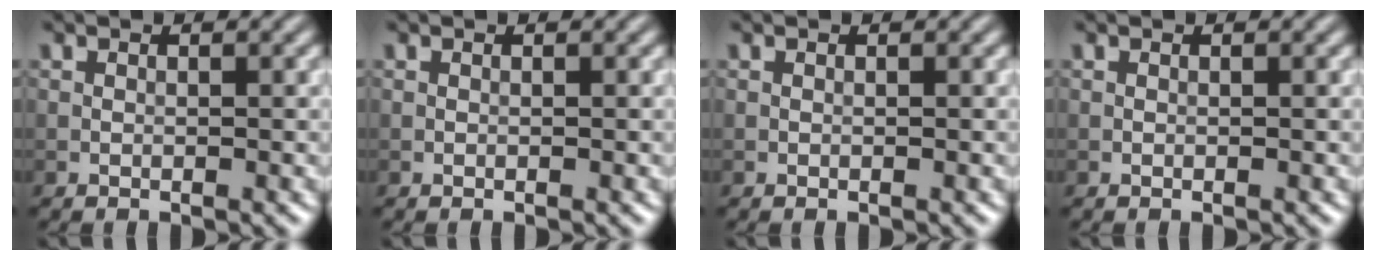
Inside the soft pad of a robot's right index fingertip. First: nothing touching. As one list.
[{"total": 0.0}, {"total": 0.0}, {"total": 0.0}]